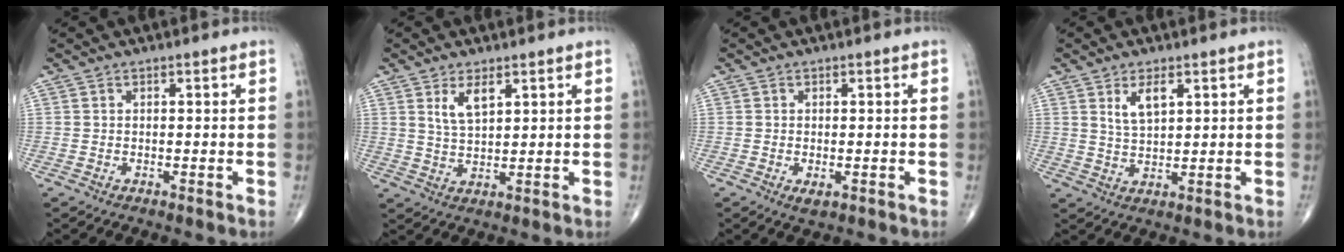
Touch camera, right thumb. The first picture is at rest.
{"total": 4.6, "force": [2.4, 1.9, 3.5], "torque": [-0.060, -0.015, 0.050]}
{"total": 1.6, "force": [-0.5, 0.8, 1.4], "torque": [-0.021, -0.003, -0.005]}
{"total": 4.7, "force": [2.3, 2.0, 3.6], "torque": [-0.062, -0.014, 0.046]}